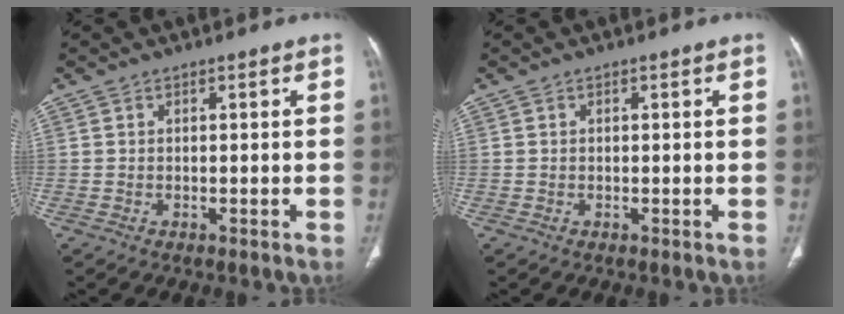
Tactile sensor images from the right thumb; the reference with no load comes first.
{"total": 0.0}